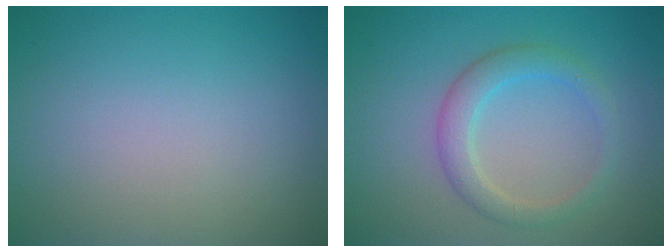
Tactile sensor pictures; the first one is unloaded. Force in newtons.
{"total": 2.8, "press": 2.8, "slide": 0.1}